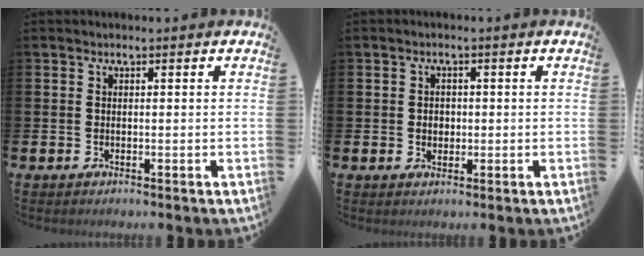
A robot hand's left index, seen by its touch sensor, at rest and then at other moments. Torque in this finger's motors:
{"motor_torque": [0.64, 0.00, 0.16, 0.07]}